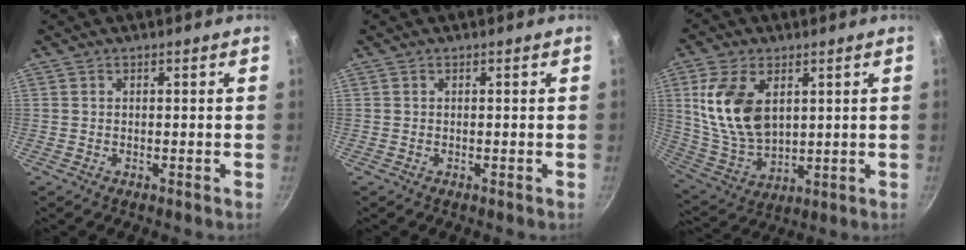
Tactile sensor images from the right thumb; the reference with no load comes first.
{"total": 0.0}
{"total": 14.7, "force": [4.0, 9.1, 10.9], "torque": [-0.194, -0.025, 0.091]}